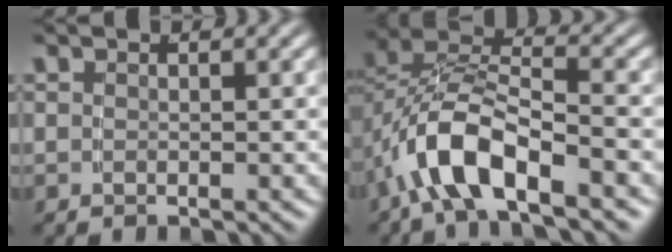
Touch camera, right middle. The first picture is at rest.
{"total": 7.0, "force": [-1.7, 4.2, 5.3], "torque": [-0.114, -0.006, -0.031]}